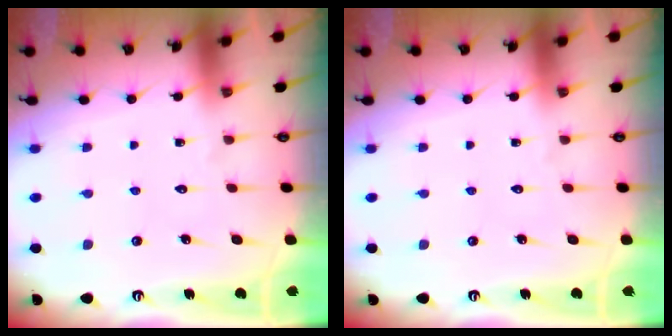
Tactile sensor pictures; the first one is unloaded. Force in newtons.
{"total": 0.0}